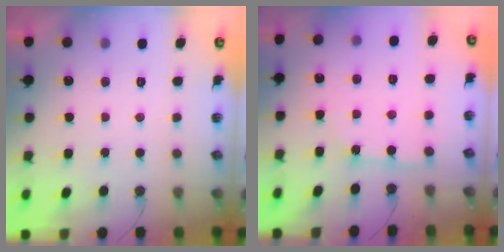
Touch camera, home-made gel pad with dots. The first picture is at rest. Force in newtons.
{"total": 2.9, "press": 2.9, "slide": 0.1}